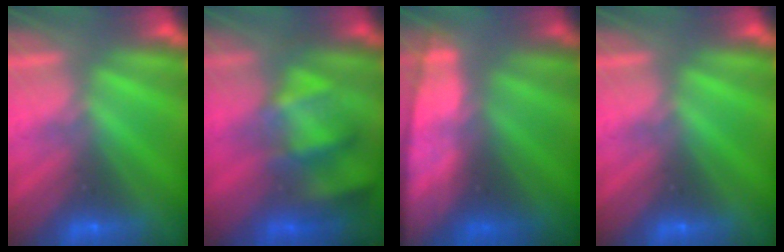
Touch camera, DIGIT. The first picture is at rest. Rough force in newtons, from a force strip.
{"total": 4.8}
{"total": 8.9}
{"total": 0.0}